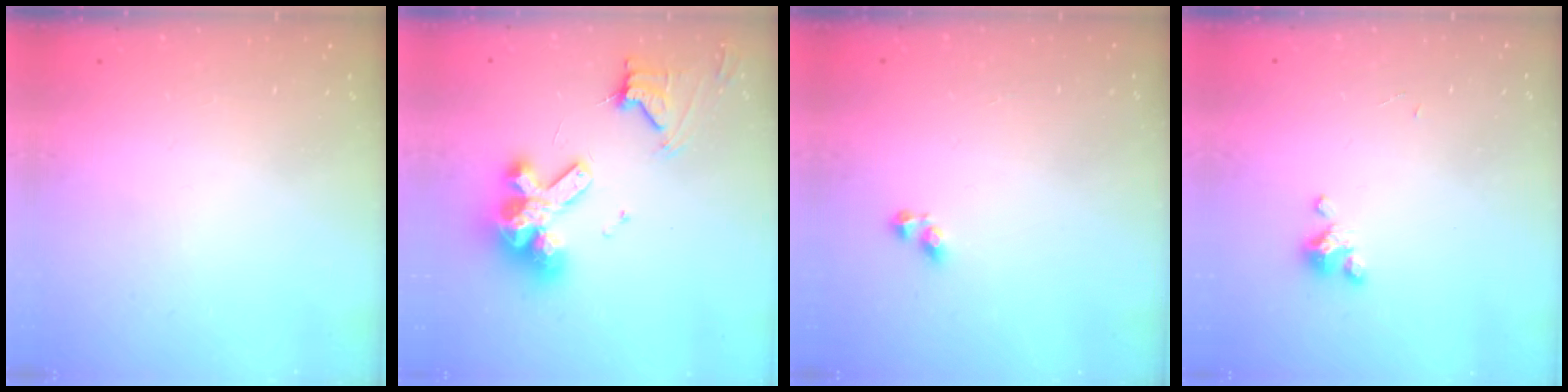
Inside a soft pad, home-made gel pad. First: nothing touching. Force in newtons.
{"total": 15.7, "press": 15.6, "slide": 1.7}
{"total": 3.6, "press": 3.6, "slide": 0.1}
{"total": 2.3, "press": 2.2, "slide": 0.4}